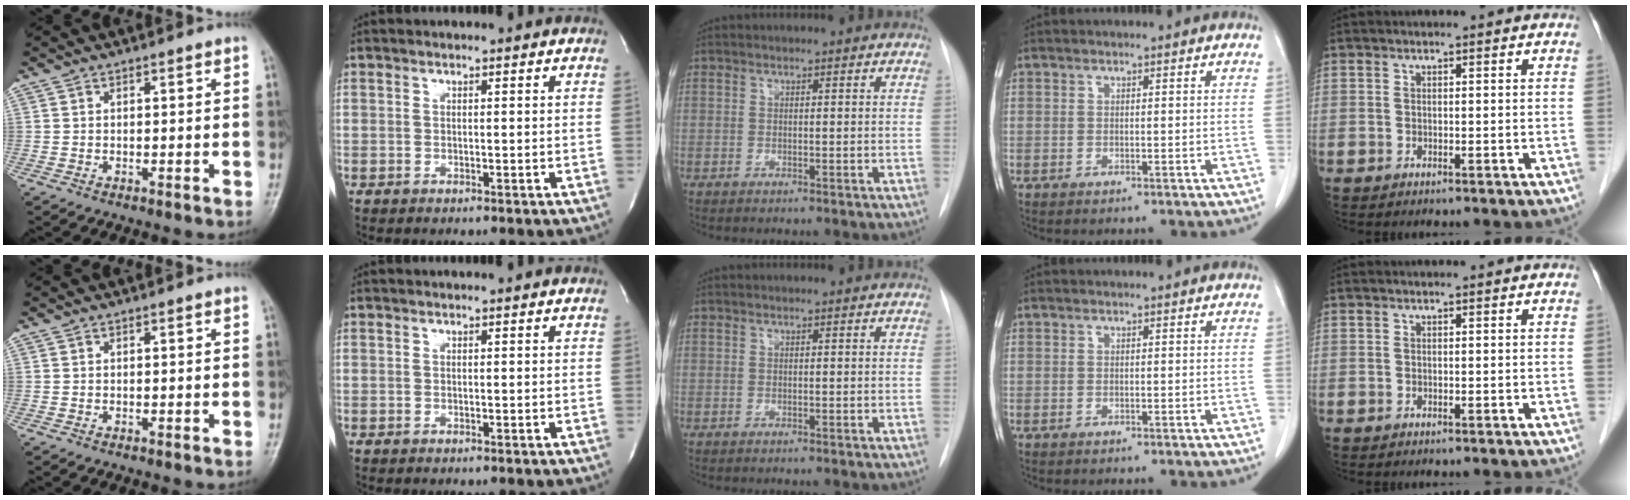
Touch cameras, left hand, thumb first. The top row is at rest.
{}